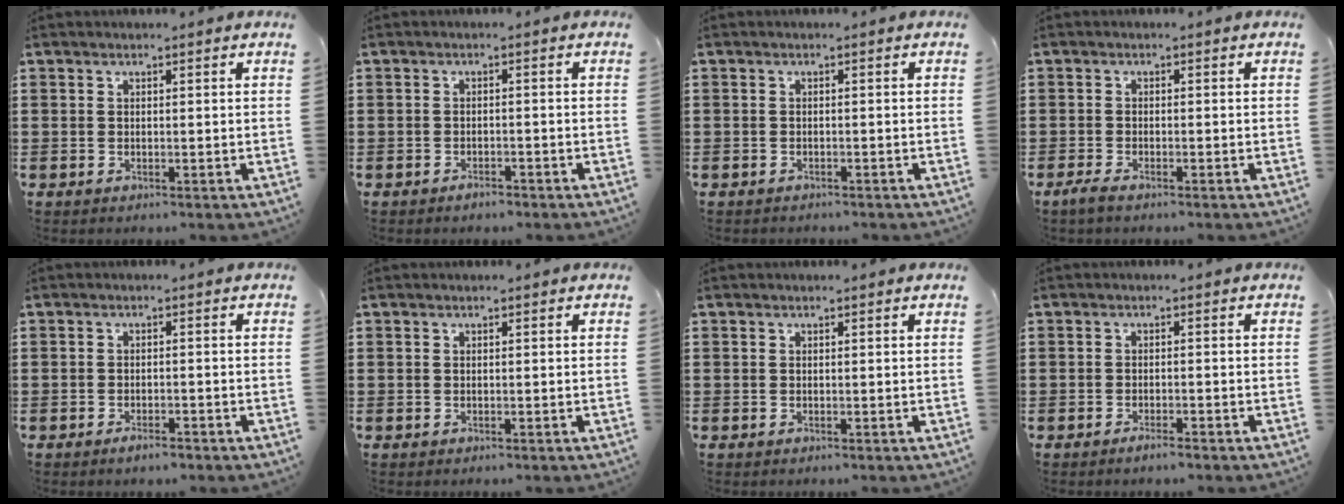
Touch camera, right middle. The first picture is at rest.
{"total": 1.3, "force": [-1.2, 0.4, 0.3], "torque": [-0.010, -0.002, -0.025]}
{"total": 0.8, "force": [-0.7, 0.2, 0.0], "torque": [-0.002, 0.000, -0.016]}
{"total": 1.4, "force": [-1.1, 0.2, 0.9], "torque": [-0.025, -0.002, -0.023]}
{"total": 1.7, "force": [-1.4, 0.4, 0.9], "torque": [-0.019, -0.004, -0.025]}
{"total": 0.0}
{"total": 0.0}
{"total": 1.5, "force": [-1.2, 0.1, 0.8], "torque": [-0.017, -0.006, -0.021]}